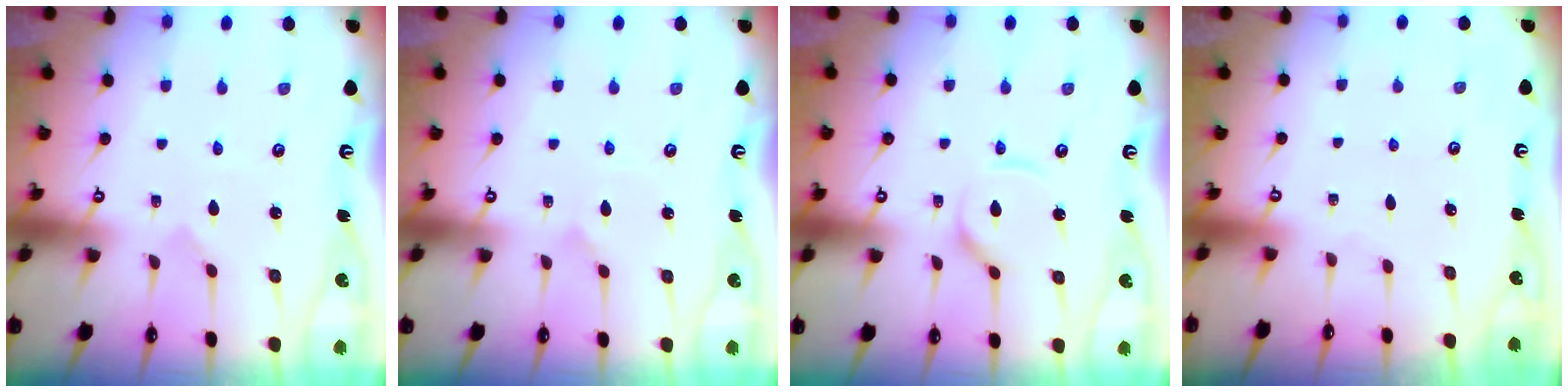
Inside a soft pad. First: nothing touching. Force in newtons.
{"total": 1.5, "press": 1.5, "slide": 0.0}
{"total": 4.8, "press": 4.8, "slide": 0.3}
{"total": 0.0}